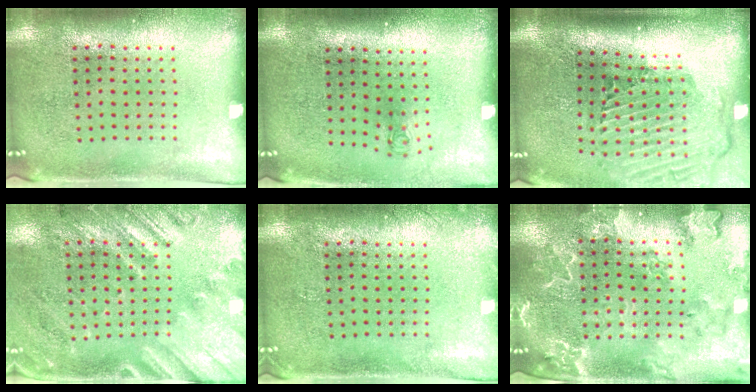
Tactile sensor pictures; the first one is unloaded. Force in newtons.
{"total": 0.7, "press": 0.3, "slide": 0.6}
{"total": 2.9, "press": 2.0, "slide": 2.1}
{"total": 2.4, "press": 1.9, "slide": 1.6}
{"total": 0.7, "press": 0.7, "slide": 0.1}
{"total": 2.7, "press": 2.6, "slide": 0.8}